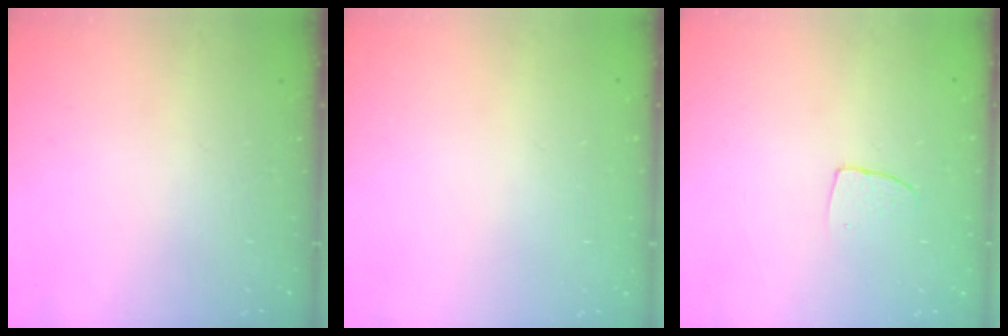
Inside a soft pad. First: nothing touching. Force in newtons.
{"total": 0.0}
{"total": 4.9, "press": 4.9, "slide": 0.4}